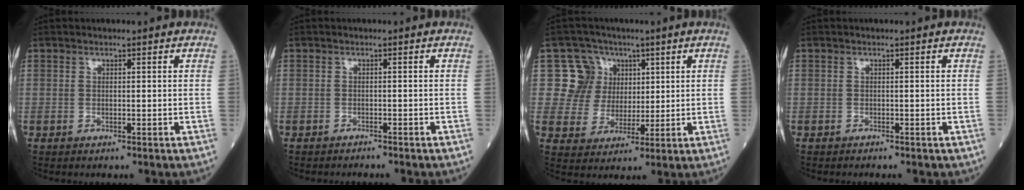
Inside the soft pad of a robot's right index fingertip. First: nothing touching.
{"total": 1.6, "force": [-1.6, 0.2, 0.3], "torque": [-0.006, -0.002, -0.020]}
{"total": 7.5, "force": [2.4, 7.1, -0.1], "torque": [0.009, 0.019, 0.044]}
{"total": 1.9, "force": [-1.6, 0.7, 0.8], "torque": [-0.019, -0.003, -0.014]}